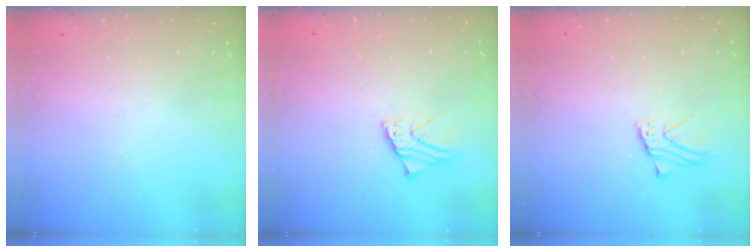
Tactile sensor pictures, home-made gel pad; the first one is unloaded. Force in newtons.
{"total": 3.9, "press": 3.9, "slide": 0.6}
{"total": 2.1, "press": 2.1, "slide": 0.0}